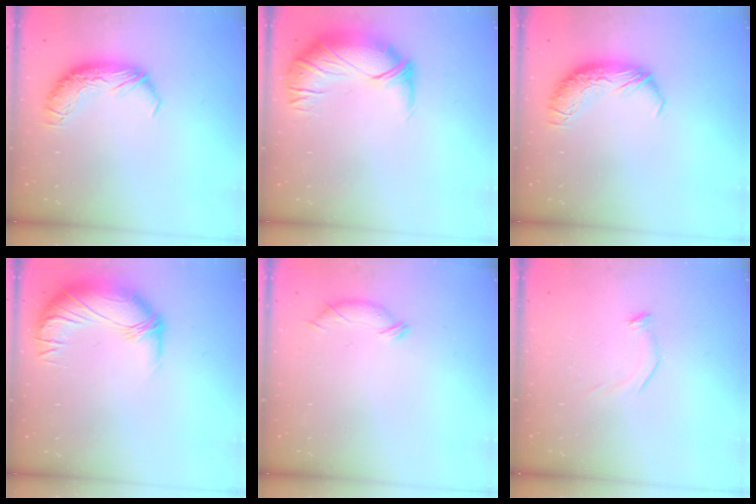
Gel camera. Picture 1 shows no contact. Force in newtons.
{"total": 2.7, "press": 1.3, "slide": 2.4}
{"total": 0.0}
{"total": 2.8, "press": 0.8, "slide": 2.7}
{"total": 6.3, "press": 6.2, "slide": 0.4}
{"total": 7.1, "press": 7.0, "slide": 1.1}